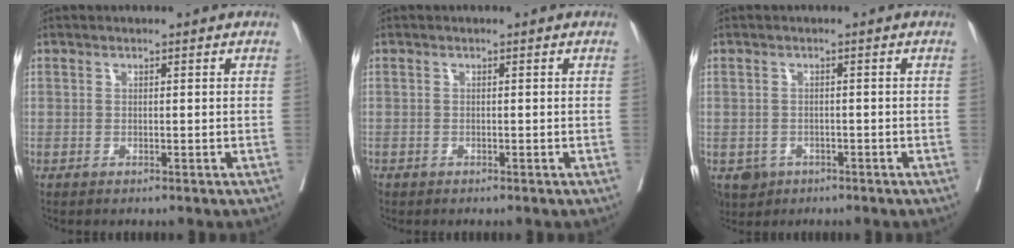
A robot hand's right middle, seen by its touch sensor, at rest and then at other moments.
{"total": 0.6, "force": [-0.5, 0.4, 0.1], "torque": [-0.009, 0.001, -0.011]}
{"total": 3.6, "force": [-2.0, 2.9, 0.8], "torque": [-0.011, 0.001, -0.027]}